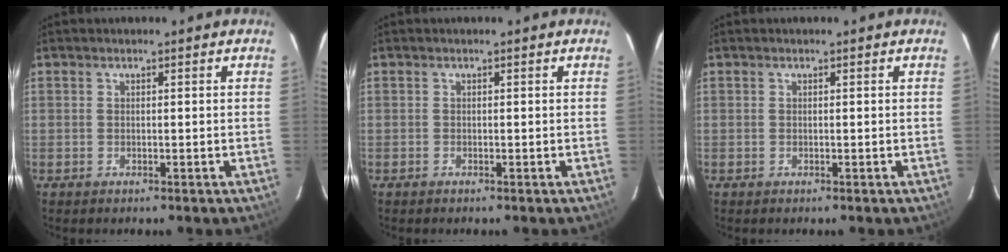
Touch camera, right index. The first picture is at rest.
{"total": 0.0}
{"total": 0.0}